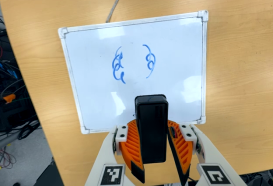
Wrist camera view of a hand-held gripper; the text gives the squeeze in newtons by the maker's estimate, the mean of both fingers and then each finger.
{"total": 8.3, "left": 9.0, "right": 7.6}